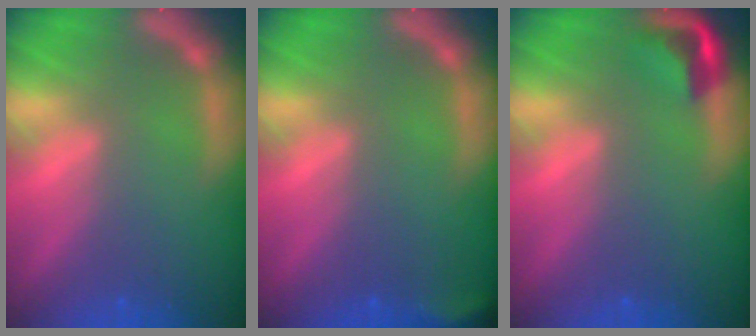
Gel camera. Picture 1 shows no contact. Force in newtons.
{"total": 2.4}
{"total": 2.9}